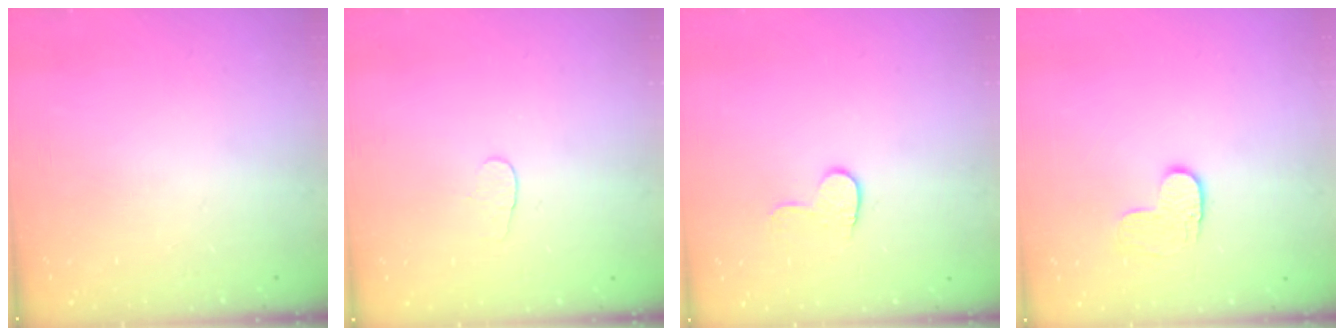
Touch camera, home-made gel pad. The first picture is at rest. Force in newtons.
{"total": 3.9, "press": 3.9, "slide": 0.4}
{"total": 6.2, "press": 6.2, "slide": 0.6}
{"total": 6.3, "press": 6.3, "slide": 0.4}